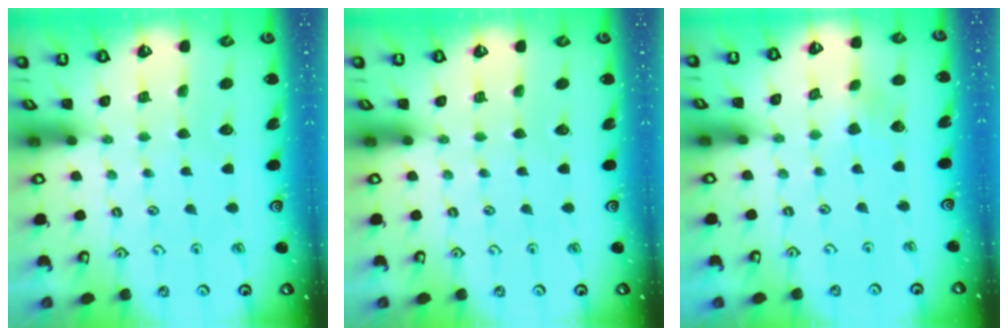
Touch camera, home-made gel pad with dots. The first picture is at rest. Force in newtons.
{"total": 0.0}
{"total": 2.9, "press": 2.9, "slide": 0.4}